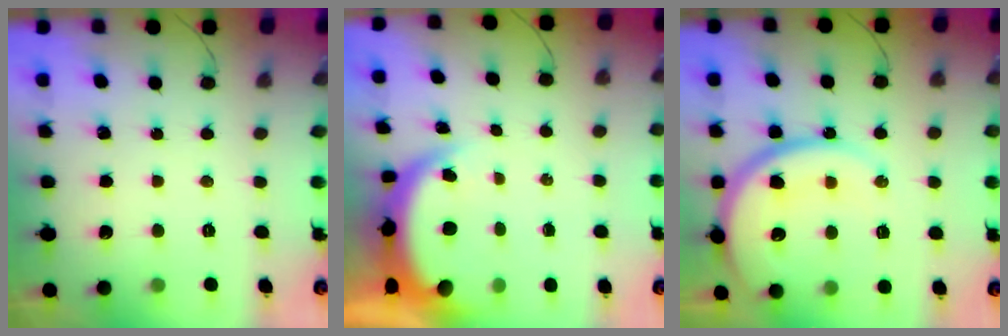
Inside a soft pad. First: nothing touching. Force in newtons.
{"total": 5.2, "press": 5.1, "slide": 0.5}
{"total": 18.1, "press": 18.0, "slide": 2.0}